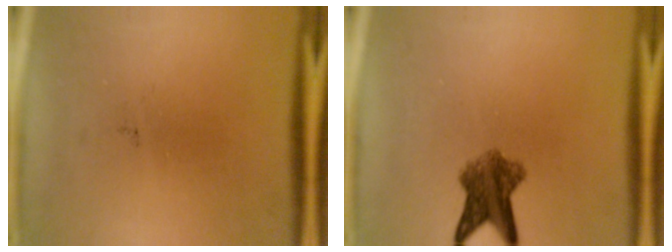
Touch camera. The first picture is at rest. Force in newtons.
{"total": 6.1}